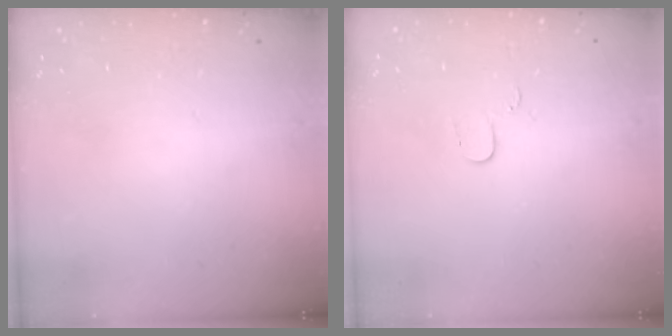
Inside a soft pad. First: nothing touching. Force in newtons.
{"total": 3.5, "press": 3.5, "slide": 0.4}